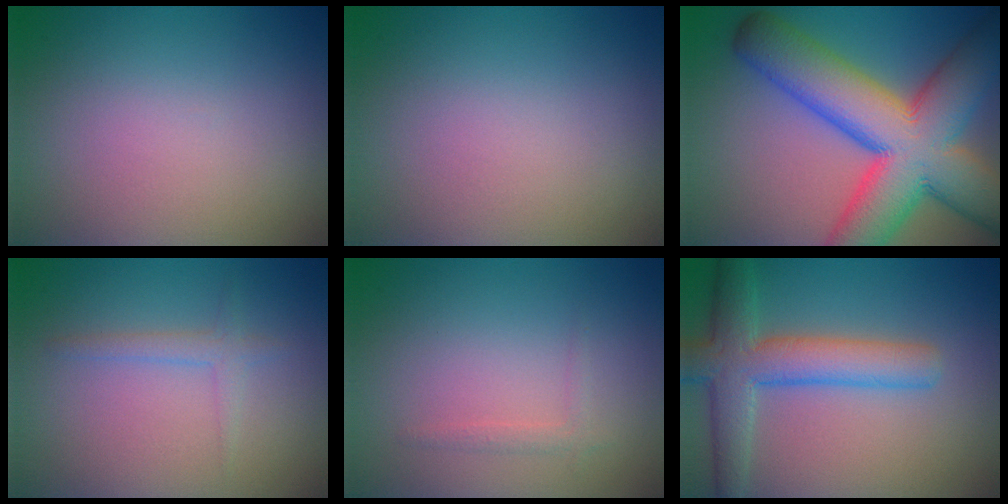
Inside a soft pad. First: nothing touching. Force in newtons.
{"total": 0.0}
{"total": 14.8, "press": 14.8, "slide": 0.6}
{"total": 1.5, "press": 1.5, "slide": 0.0}
{"total": 0.9, "press": 0.9, "slide": 0.0}
{"total": 6.0, "press": 6.0, "slide": 0.3}